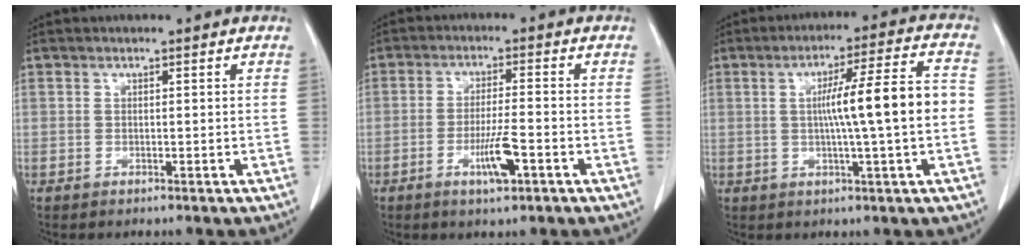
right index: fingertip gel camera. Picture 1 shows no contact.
{"total": 5.6, "force": [-2.6, 0.5, 4.9], "torque": [-0.094, -0.005, -0.047]}
{"total": 10.9, "force": [-0.4, -0.5, 10.8], "torque": [-0.170, 0.013, -0.008]}